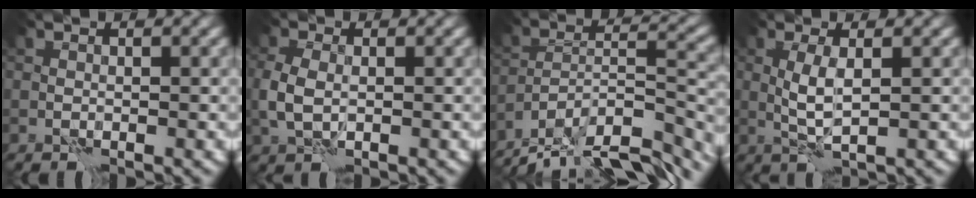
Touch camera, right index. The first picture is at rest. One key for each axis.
{"total": 2.9, "fx": 0.0, "fy": 1.9, "fz": 2.1, "tx": -0.057, "ty": -0.002, "tz": -0.004}
{"total": 13.5, "fx": -11.6, "fy": 3.9, "fz": 5.8, "tx": -0.095, "ty": 0.012, "tz": -0.169}
{"total": 2.4, "fx": 0.6, "fy": 0.4, "fz": 2.3, "tx": -0.055, "ty": 0.002, "tz": 0.012}